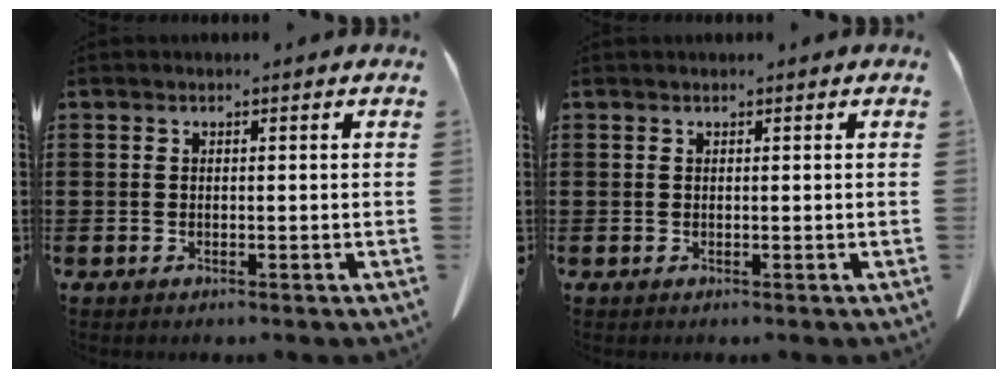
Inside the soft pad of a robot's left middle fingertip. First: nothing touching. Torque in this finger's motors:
{"motor_torque": [0.27, 0.12, 0.00, -0.01]}